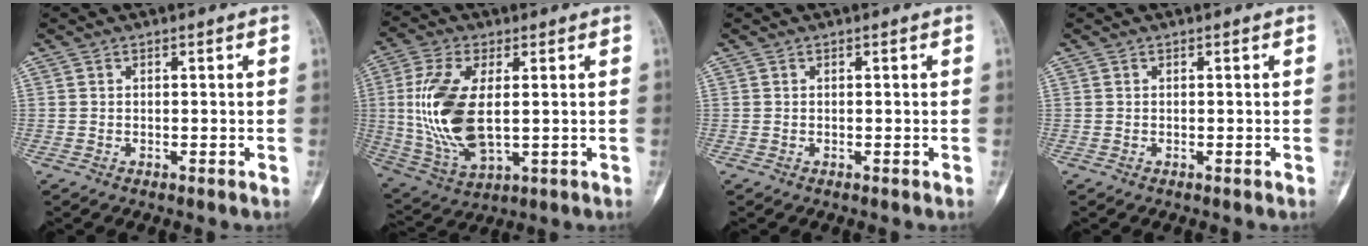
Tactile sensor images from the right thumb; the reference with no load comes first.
{"total": 15.8, "force": [0.9, 7.7, 13.8], "torque": [-0.291, -0.013, 0.029]}
{"total": 0.0}
{"total": 0.0}